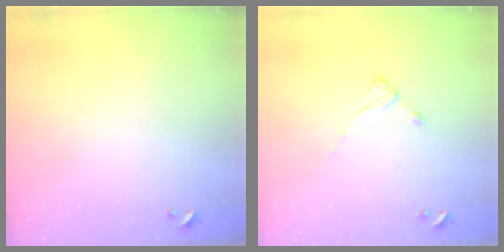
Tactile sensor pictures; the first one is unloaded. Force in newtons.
{"total": 2.2, "press": 2.2, "slide": 0.4}